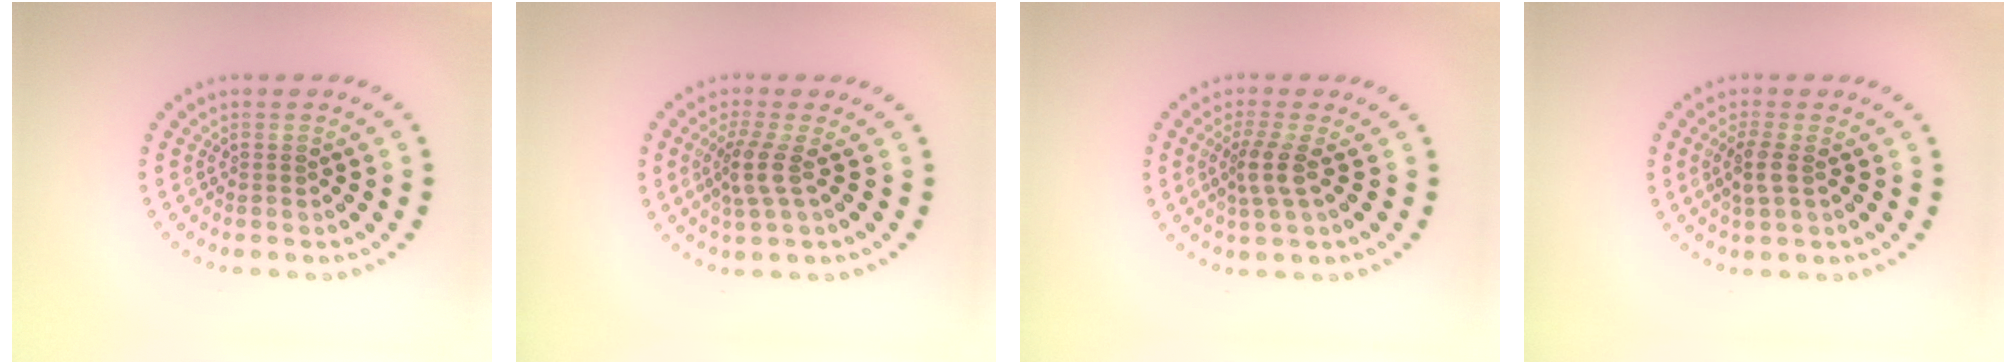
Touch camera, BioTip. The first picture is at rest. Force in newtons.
{"total": 2.7, "press": 2.1, "slide": 1.7}
{"total": 2.6, "press": 2.0, "slide": 1.6}
{"total": 2.1, "press": 1.9, "slide": 0.8}